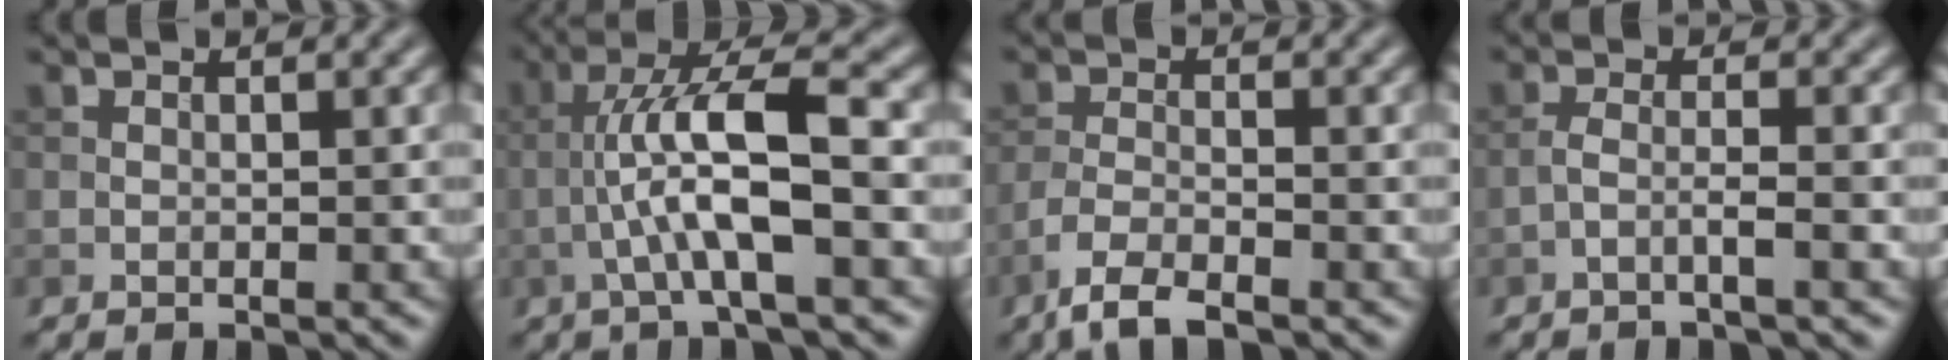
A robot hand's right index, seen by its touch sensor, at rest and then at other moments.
{"total": 7.2, "force": [-1.4, 1.2, 7.0], "torque": [-0.124, 0.021, -0.028]}
{"total": 3.9, "force": [-3.0, 0.9, 2.3], "torque": [-0.050, -0.006, -0.070]}
{"total": 1.9, "force": [-0.9, 0.3, 1.7], "torque": [-0.030, 0.008, -0.026]}